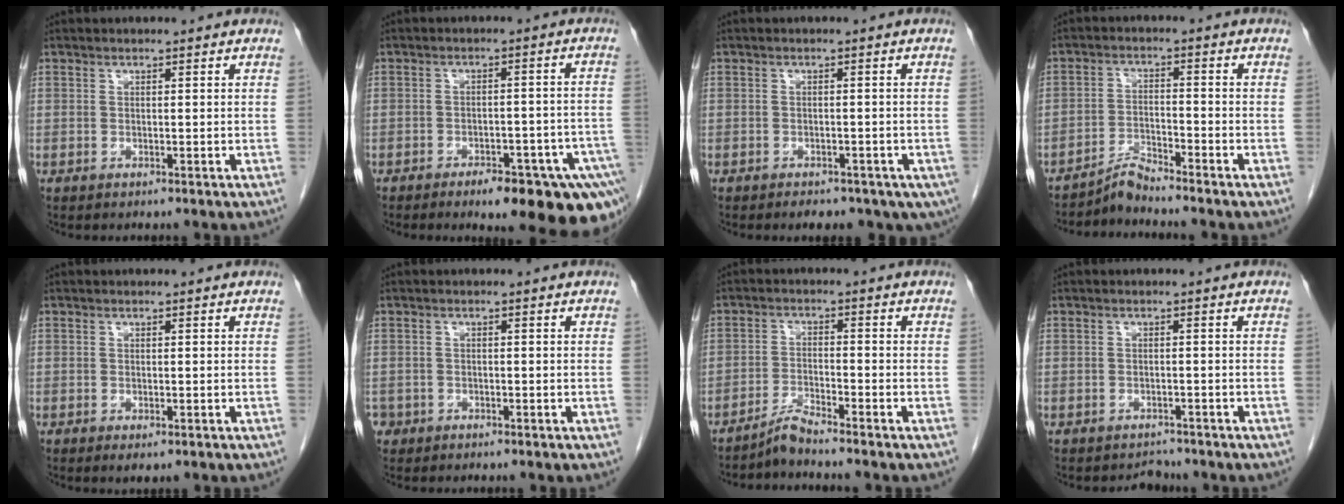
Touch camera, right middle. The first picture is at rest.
{"total": 15.4, "force": [-11.0, 3.4, 10.2], "torque": [-0.060, 0.017, -0.135]}
{"total": 9.6, "force": [-6.2, 5.2, 5.2], "torque": [-0.072, -0.008, -0.068]}
{"total": 3.5, "force": [-3.5, -0.6, 0.1], "torque": [-0.004, -0.017, -0.066]}
{"total": 1.3, "force": [-0.6, 0.5, 1.0], "torque": [-0.012, -0.004, -0.005]}
{"total": 1.7, "force": [-0.9, 1.4, 0.2], "torque": [-0.003, 0.004, -0.016]}
{"total": 3.2, "force": [-3.0, -0.7, 0.7], "torque": [-0.016, -0.015, -0.060]}
{"total": 1.8, "force": [-1.6, 0.6, -0.4], "torque": [0.002, -0.003, -0.023]}